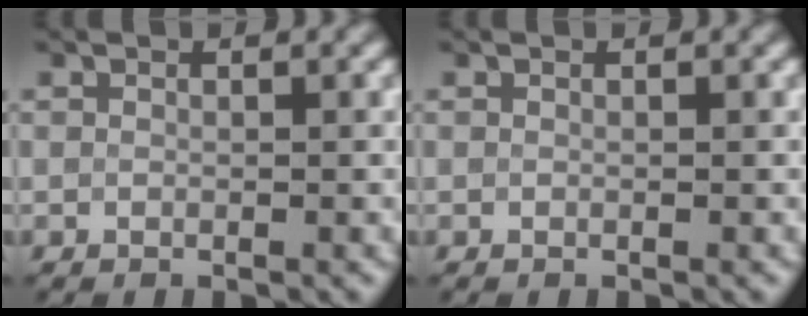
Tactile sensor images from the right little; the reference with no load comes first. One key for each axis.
{"total": 0.0}